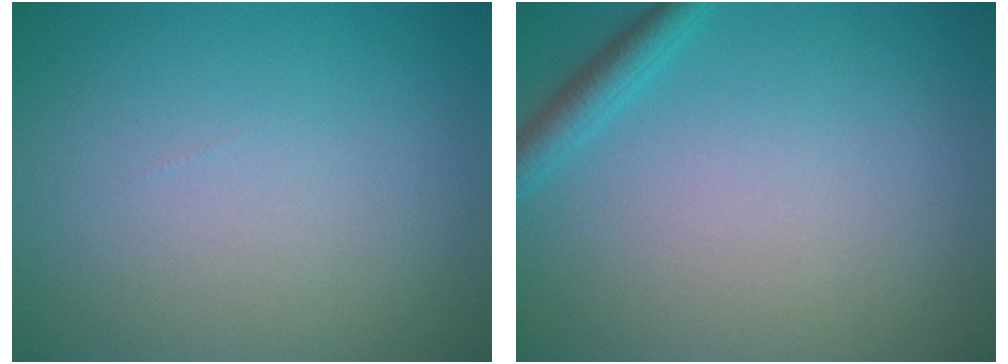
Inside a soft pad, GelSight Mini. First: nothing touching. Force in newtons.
{"total": 1.9, "press": 1.9, "slide": 0.1}